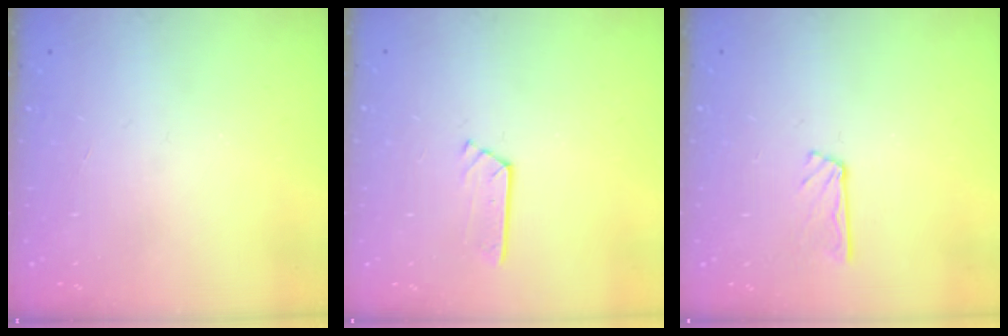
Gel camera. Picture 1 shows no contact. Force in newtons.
{"total": 2.4, "press": 2.4, "slide": 0.2}
{"total": 4.8, "press": 4.8, "slide": 0.4}